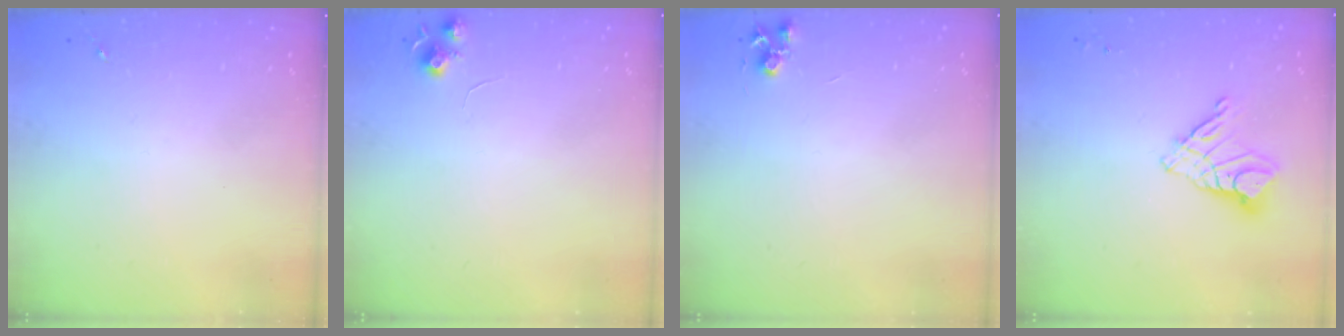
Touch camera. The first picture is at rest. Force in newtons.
{"total": 6.5, "press": 6.5, "slide": 0.8}
{"total": 4.6, "press": 4.5, "slide": 0.7}
{"total": 9.7, "press": 9.7, "slide": 1.1}